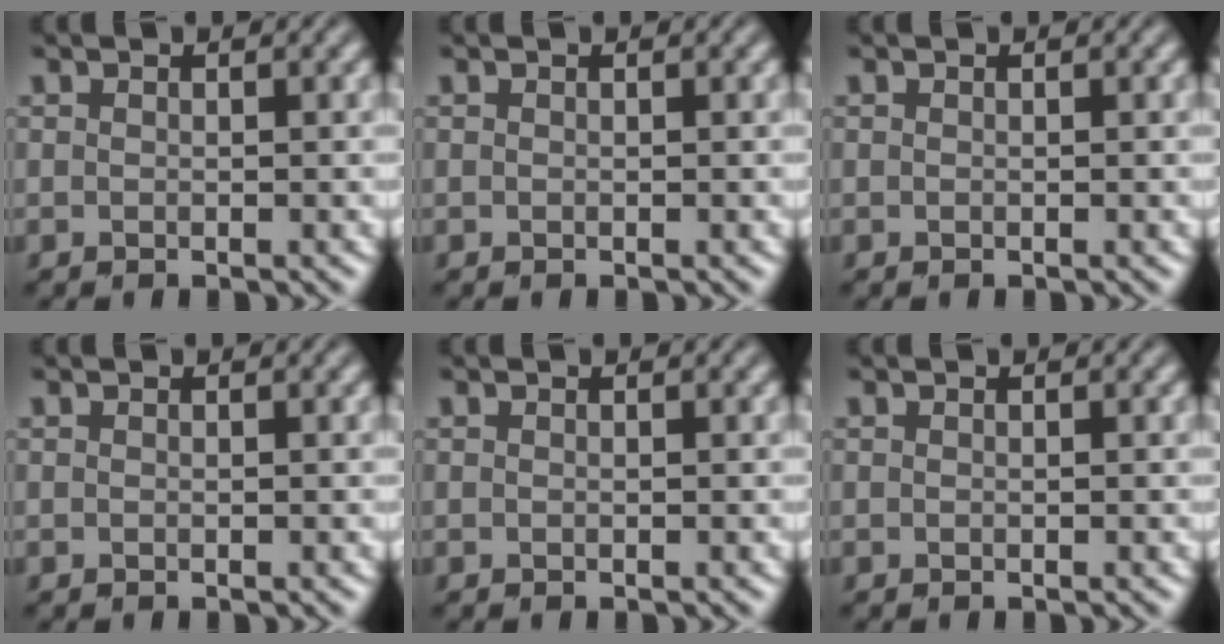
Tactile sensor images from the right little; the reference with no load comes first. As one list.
[{"total": 0.0}, {"total": 0.0}, {"total": 0.0}, {"total": 0.0}, {"total": 0.0}]